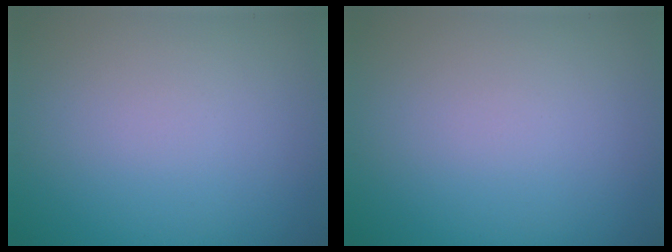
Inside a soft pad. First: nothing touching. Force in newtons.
{"total": 0.0}